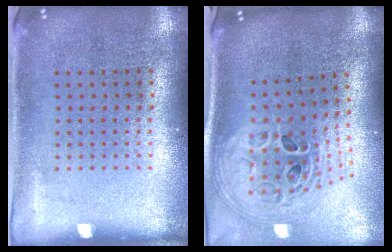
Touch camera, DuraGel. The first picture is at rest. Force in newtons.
{"total": 2.9, "press": 2.0, "slide": 2.1}